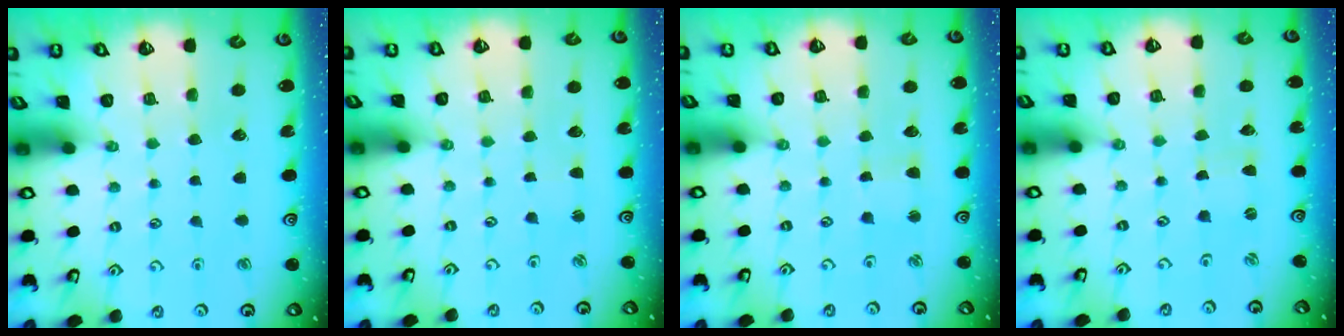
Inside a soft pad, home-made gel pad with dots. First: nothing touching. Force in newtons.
{"total": 1.1, "press": 1.1, "slide": 0.1}
{"total": 2.2, "press": 2.2, "slide": 0.3}
{"total": 0.0}